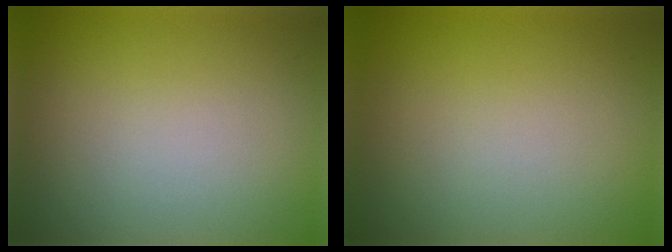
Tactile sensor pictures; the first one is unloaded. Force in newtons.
{"total": 0.0}